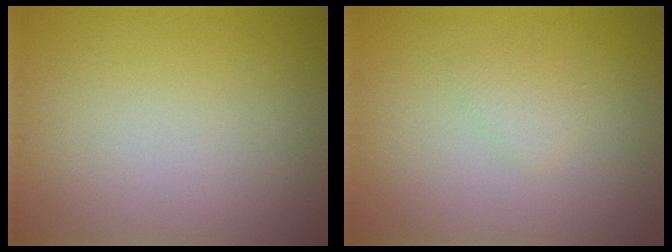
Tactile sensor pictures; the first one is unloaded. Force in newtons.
{"total": 1.2, "press": 1.2, "slide": 0.1}